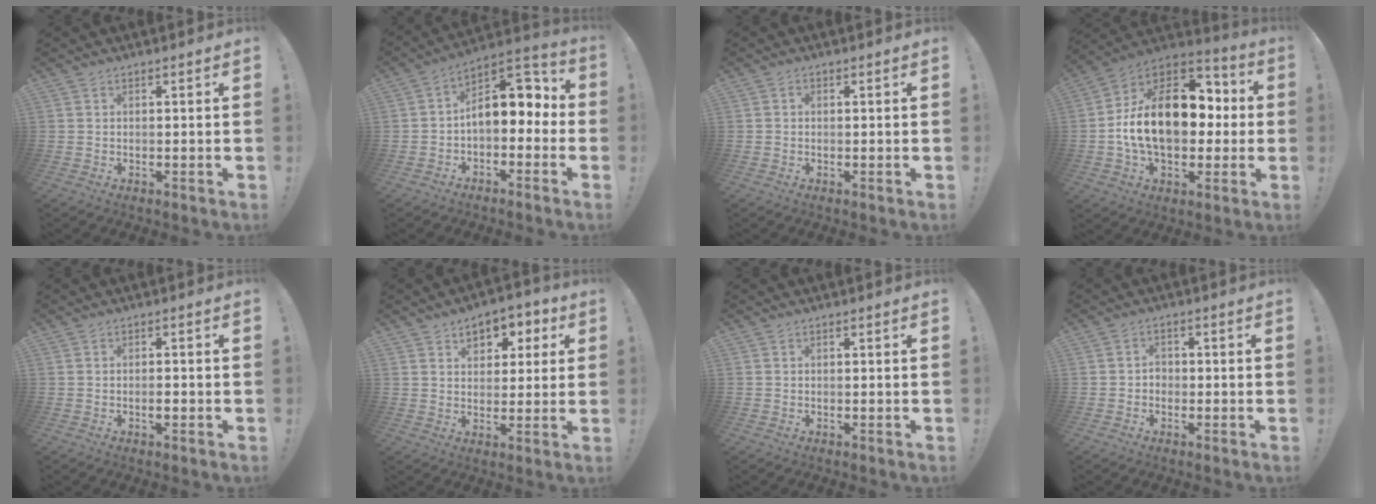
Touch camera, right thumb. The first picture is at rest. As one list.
[{"total": 11.0, "force": [1.5, 7.2, 8.2], "torque": [-0.102, -0.004, 0.030]}, {"total": 0.9, "force": [-0.1, 0.8, 0.3], "torque": [-0.013, 0.007, -0.001]}, {"total": 22.4, "force": [0.5, 14.5, 17.0], "torque": [-0.274, 0.013, 0.019]}, {"total": 1.8, "force": [-0.9, 0.6, 1.5], "torque": [-0.015, -0.002, -0.016]}, {"total": 7.4, "force": [3.3, 5.6, 3.6], "torque": [-0.041, -0.018, 0.058]}, {"total": 0.0}, {"total": 2.4, "force": [-1.1, 1.8, 1.1], "torque": [-0.021, 0.008, -0.021]}]